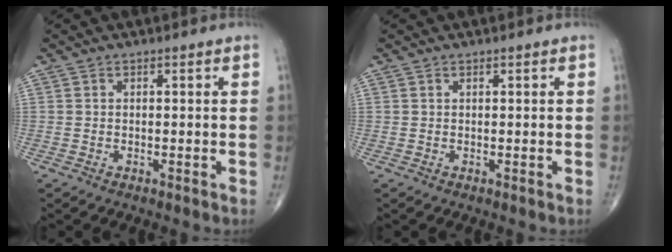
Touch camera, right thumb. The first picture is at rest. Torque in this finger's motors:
{"motor_torque": [-0.07, 0.13, -0.21, -0.06, 0.01]}